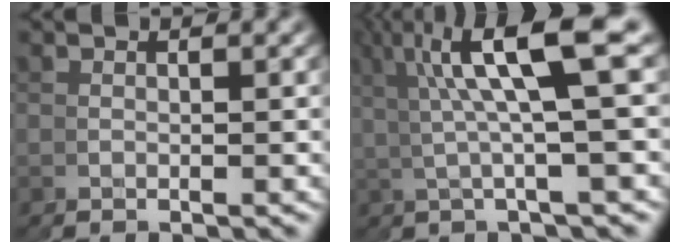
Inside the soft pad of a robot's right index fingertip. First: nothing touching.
{"total": 7.4, "force": [3.4, 1.8, 6.3], "torque": [-0.086, 0.034, 0.041]}